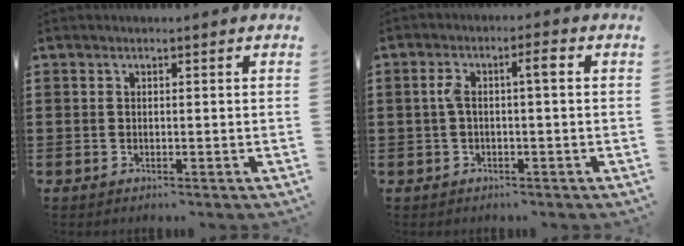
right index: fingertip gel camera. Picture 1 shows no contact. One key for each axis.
{"total": 3.7, "fx": 0.1, "fy": 0.8, "fz": 3.6, "tx": -0.074, "ty": 0.006, "tz": -0.004}